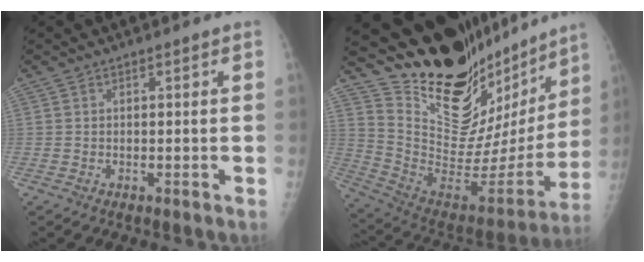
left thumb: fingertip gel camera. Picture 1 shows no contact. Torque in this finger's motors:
{"motor_torque": [0.61, -0.12, 1.36, -1.41, 0.04]}